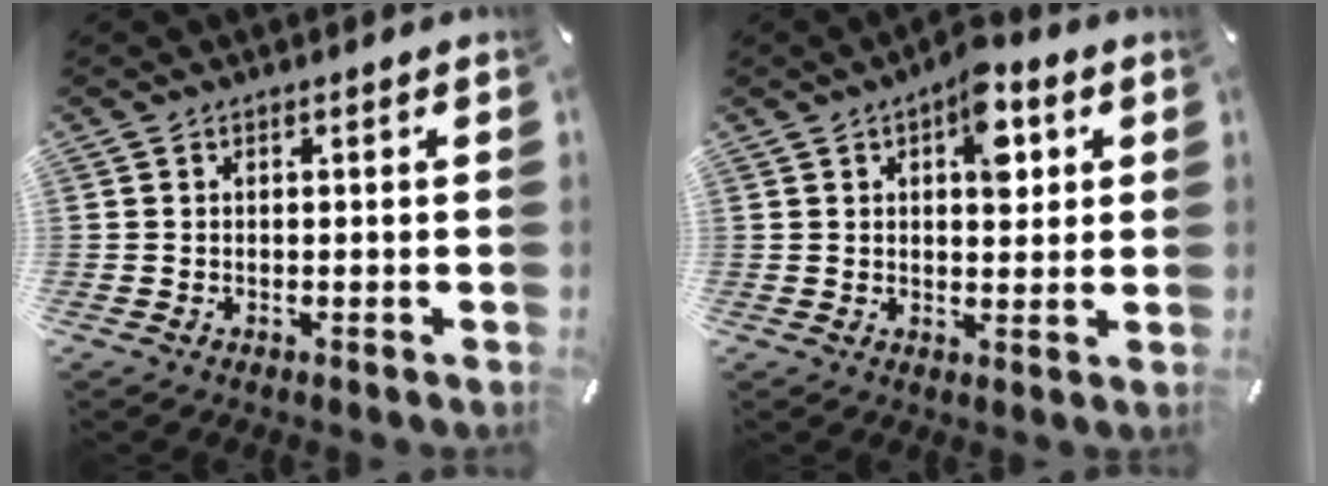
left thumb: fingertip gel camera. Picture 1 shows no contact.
{"total": 9.0, "force": [3.2, 4.8, 6.8], "torque": [-0.065, -0.016, 0.045]}